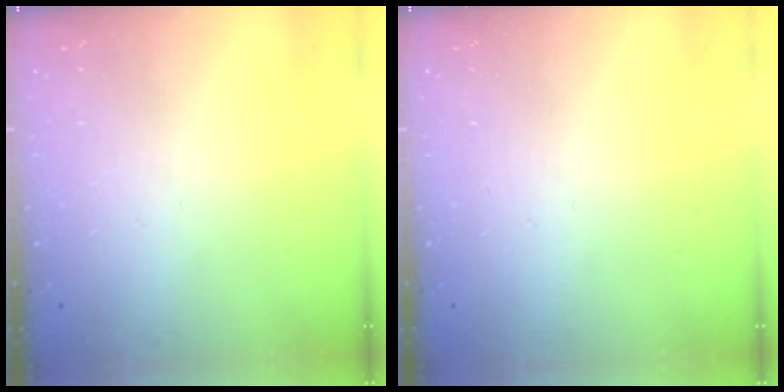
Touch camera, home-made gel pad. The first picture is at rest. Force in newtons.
{"total": 0.0}